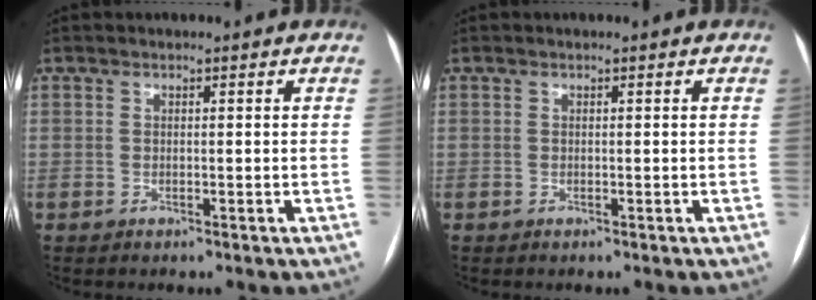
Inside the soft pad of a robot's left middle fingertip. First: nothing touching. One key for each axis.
{"total": 0.0}